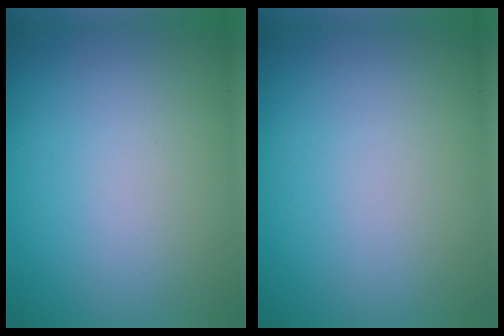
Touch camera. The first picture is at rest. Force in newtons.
{"total": 0.0}